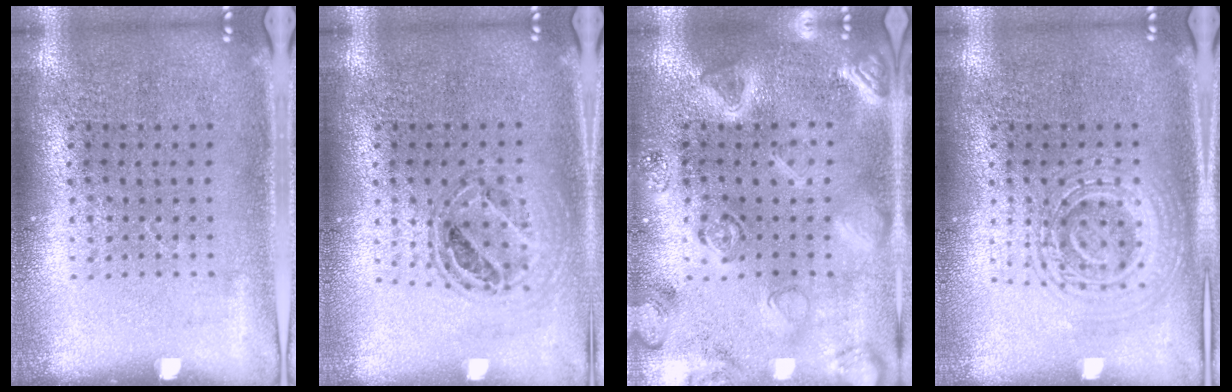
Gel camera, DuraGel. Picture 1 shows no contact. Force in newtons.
{"total": 0.8, "press": 0.8, "slide": 0.1}
{"total": 2.9, "press": 2.9, "slide": 0.5}
{"total": 2.5, "press": 2.4, "slide": 0.5}